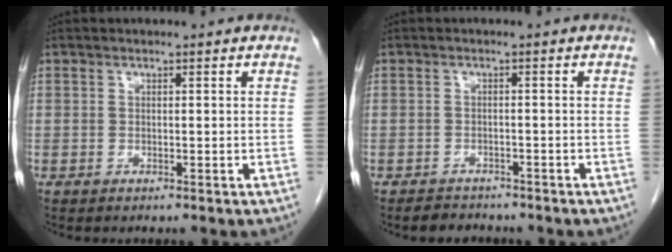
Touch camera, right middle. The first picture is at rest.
{"total": 3.3, "force": [-2.9, 1.4, 0.5], "torque": [-0.015, -0.001, -0.041]}